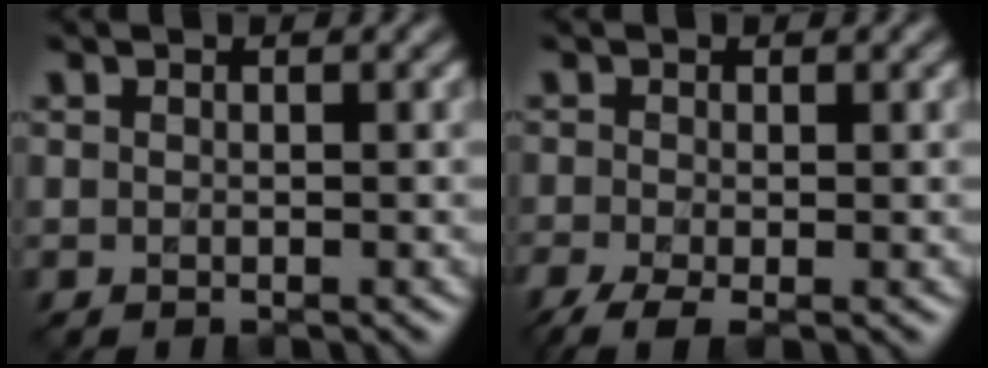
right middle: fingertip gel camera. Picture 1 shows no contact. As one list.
[{"total": 2.9, "force": [-1.9, 0.8, 2.1], "torque": [-0.051, -0.008, -0.039]}]